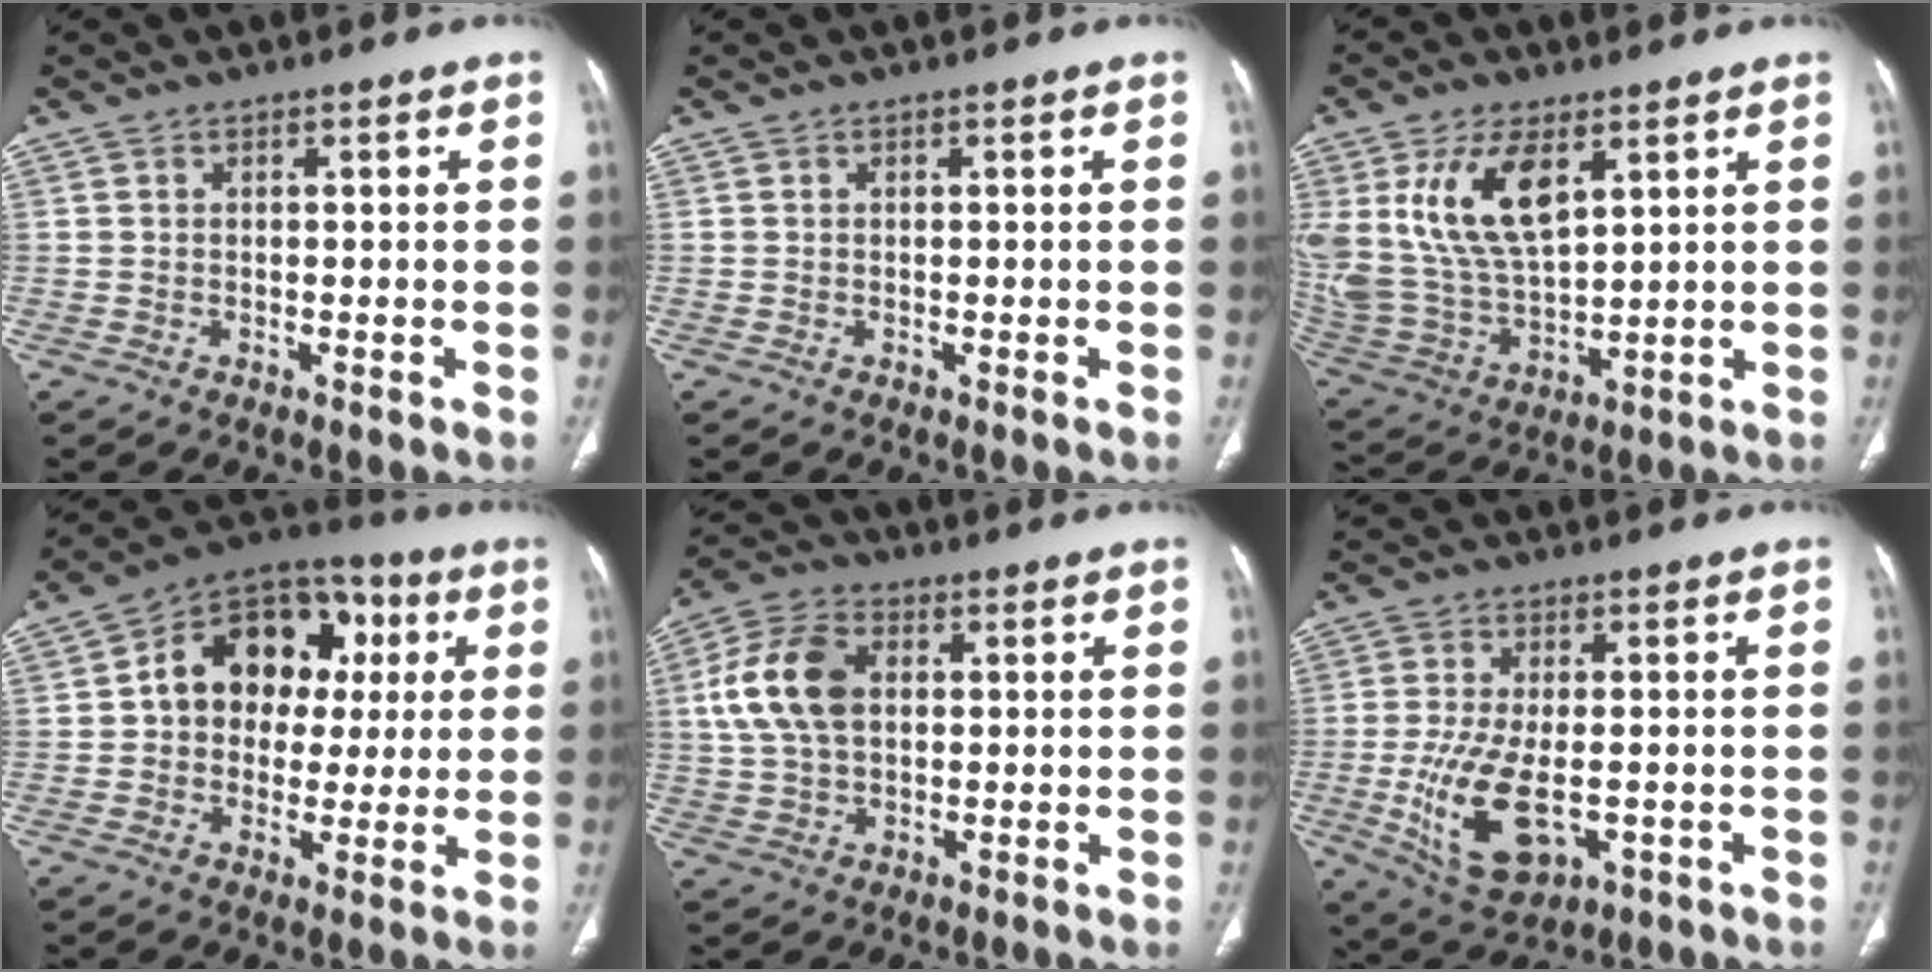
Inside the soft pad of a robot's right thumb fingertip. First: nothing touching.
{"total": 0.0}
{"total": 17.3, "force": [6.9, 8.8, 13.3], "torque": [-0.259, -0.027, 0.148]}
{"total": 16.8, "force": [2.8, 12.8, 10.5], "torque": [-0.104, 0.028, 0.033]}
{"total": 11.7, "force": [1.9, 7.6, 8.6], "torque": [-0.169, 0.015, 0.032]}
{"total": 12.1, "force": [-2.9, 6.0, 10.1], "torque": [-0.195, -0.011, -0.037]}